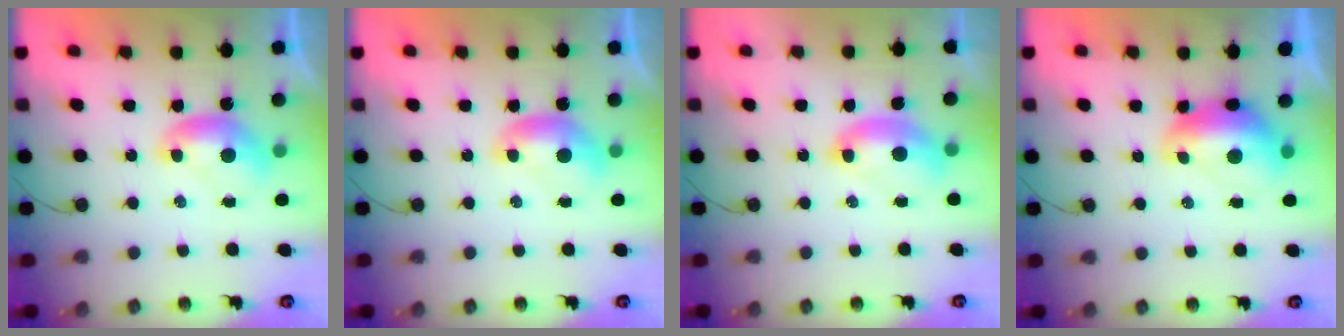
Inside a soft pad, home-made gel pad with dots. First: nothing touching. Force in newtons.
{"total": 0.0}
{"total": 2.5, "press": 2.4, "slide": 0.6}
{"total": 2.7, "press": 2.6, "slide": 0.7}